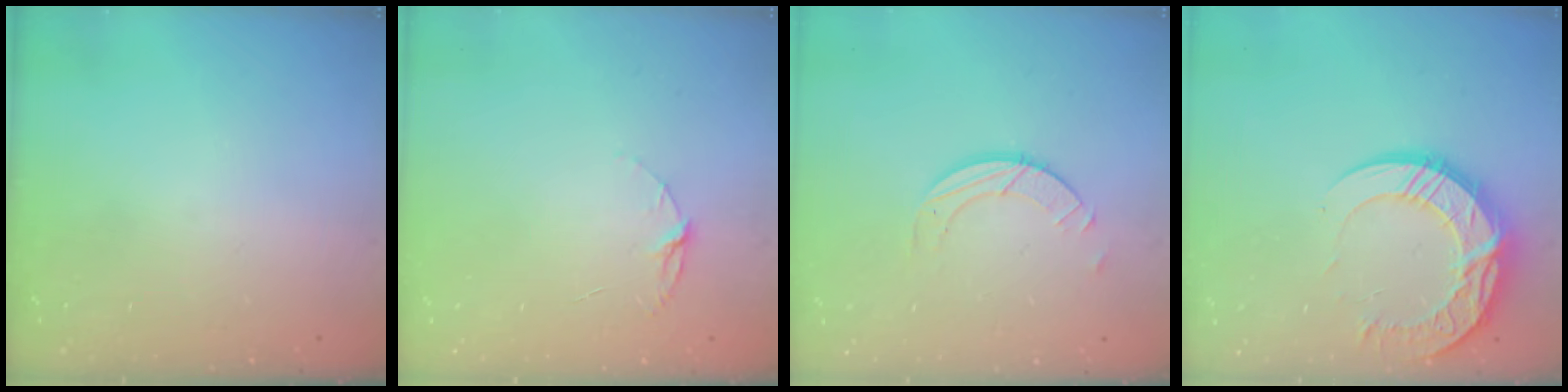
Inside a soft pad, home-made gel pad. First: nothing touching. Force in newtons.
{"total": 4.1, "press": 4.1, "slide": 0.3}
{"total": 3.2, "press": 3.2, "slide": 0.3}
{"total": 17.2, "press": 17.2, "slide": 0.7}